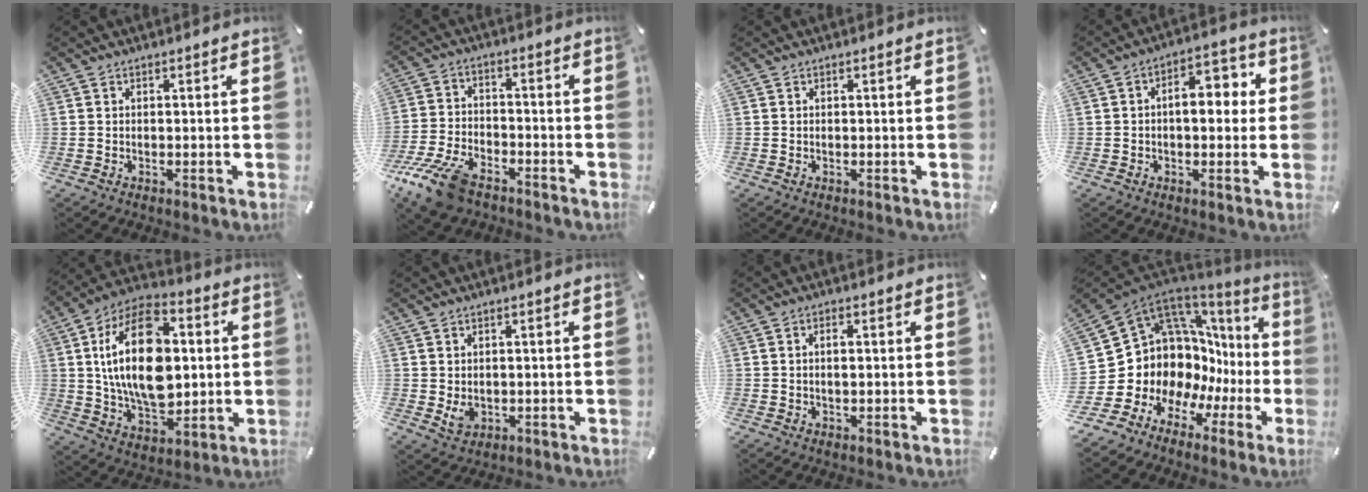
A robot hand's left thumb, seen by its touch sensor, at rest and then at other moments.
{"total": 12.3, "force": [-8.4, 5.9, 6.8], "torque": [-0.140, 0.040, -0.157]}
{"total": 0.0}
{"total": 8.8, "force": [0.5, 5.0, 7.2], "torque": [-0.095, 0.004, 0.000]}
{"total": 21.8, "force": [2.2, 13.8, 16.8], "torque": [-0.335, 0.001, 0.030]}
{"total": 3.4, "force": [0.0, 2.8, 1.8], "torque": [-0.021, -0.005, -0.001]}
{"total": 1.9, "force": [0.1, 0.9, 1.7], "torque": [-0.033, 0.004, 0.000]}
{"total": 12.8, "force": [2.1, 11.2, 5.7], "torque": [-0.094, -0.079, 0.077]}